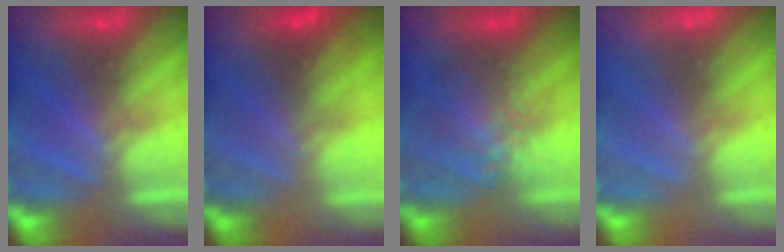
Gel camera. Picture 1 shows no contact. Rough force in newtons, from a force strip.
{"total": 2.8}
{"total": 2.2}
{"total": 2.3}